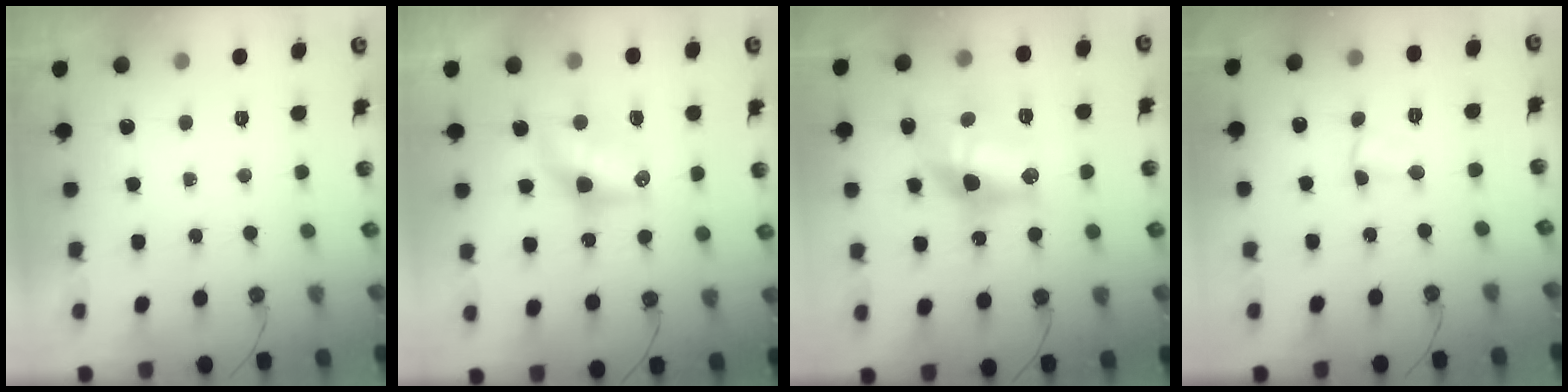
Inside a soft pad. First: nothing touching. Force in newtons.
{"total": 9.2, "press": 8.7, "slide": 3.0}
{"total": 14.1, "press": 14.1, "slide": 1.1}
{"total": 3.0, "press": 1.2, "slide": 2.7}